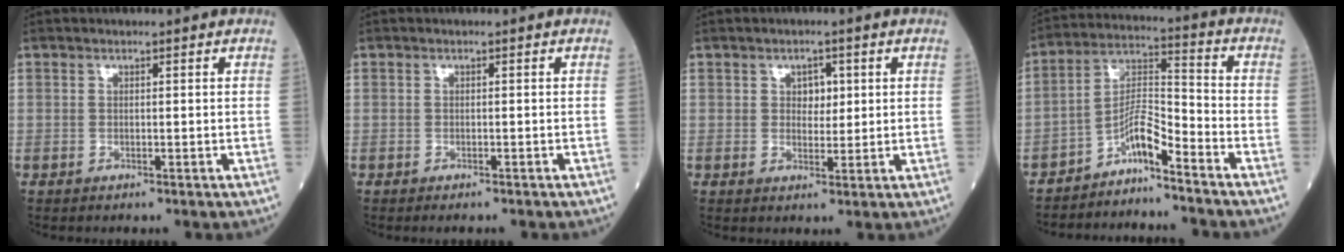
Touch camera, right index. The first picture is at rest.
{"total": 1.6, "force": [-1.4, 0.3, 0.8], "torque": [-0.011, -0.004, -0.015]}
{"total": 2.7, "force": [0.8, 1.9, 1.7], "torque": [-0.014, 0.002, 0.011]}
{"total": 7.0, "force": [-5.4, 0.3, 4.5], "torque": [-0.085, 0.010, -0.098]}